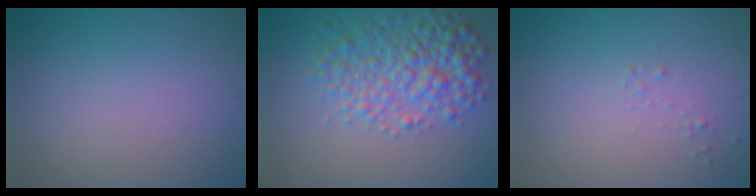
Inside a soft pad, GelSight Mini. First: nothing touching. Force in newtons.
{"total": 5.3, "press": 5.3, "slide": 0.1}
{"total": 0.5, "press": 0.5, "slide": 0.0}